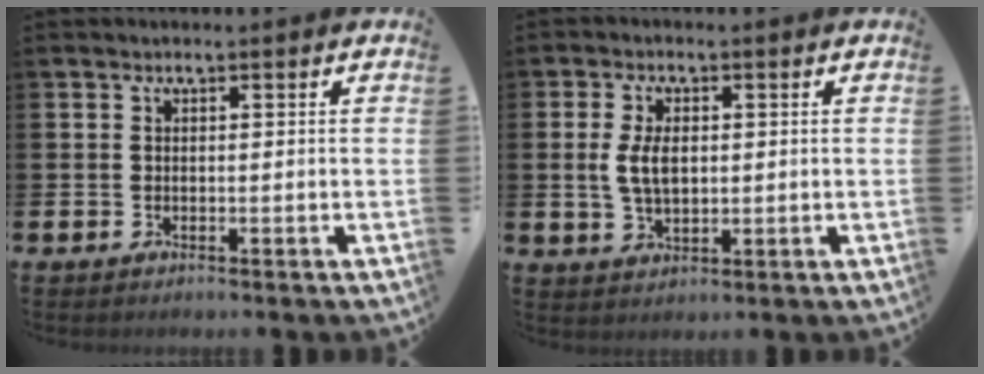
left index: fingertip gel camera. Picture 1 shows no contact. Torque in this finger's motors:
{"motor_torque": [1.34, 0.18, 0.22, 0.18]}